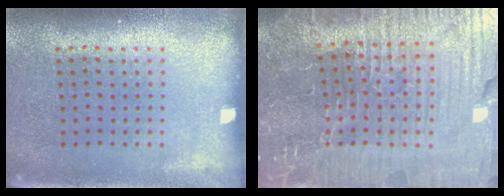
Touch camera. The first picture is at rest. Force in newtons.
{"total": 6.2, "press": 5.8, "slide": 2.3}